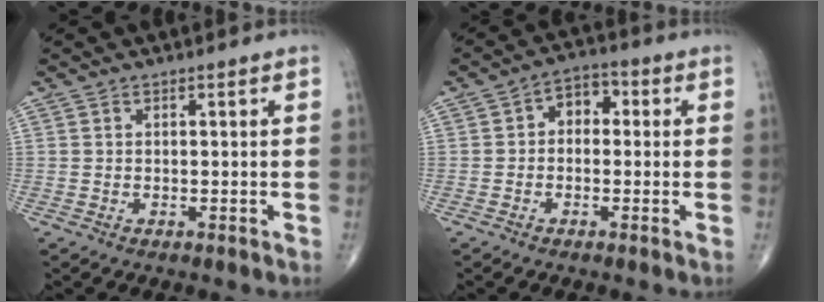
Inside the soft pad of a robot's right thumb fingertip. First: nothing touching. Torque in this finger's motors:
{"motor_torque": [0.08, -0.08, 0.36, -0.06, 0.07]}